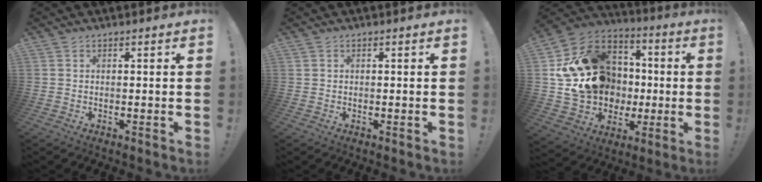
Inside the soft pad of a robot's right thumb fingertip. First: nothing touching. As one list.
[{"total": 0.0}, {"total": 20.6, "force": [1.7, 18.3, 9.4], "torque": [-0.135, 0.002, 0.078]}]